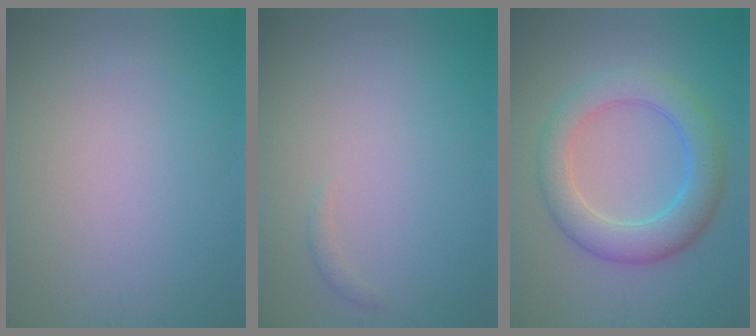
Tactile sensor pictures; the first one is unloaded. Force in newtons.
{"total": 0.6, "press": 0.6, "slide": 0.0}
{"total": 5.9, "press": 5.9, "slide": 0.1}